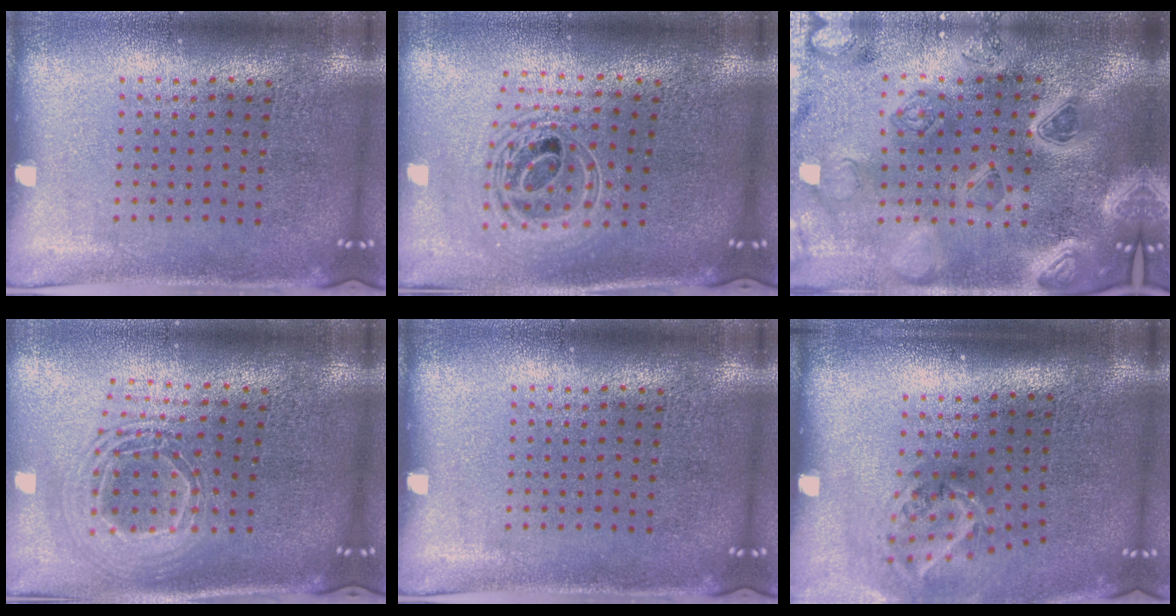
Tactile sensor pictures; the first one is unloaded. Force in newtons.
{"total": 2.1, "press": 1.6, "slide": 1.3}
{"total": 5.0, "press": 4.2, "slide": 2.6}
{"total": 2.1, "press": 1.6, "slide": 1.4}
{"total": 0.0}
{"total": 1.9, "press": 1.2, "slide": 1.5}